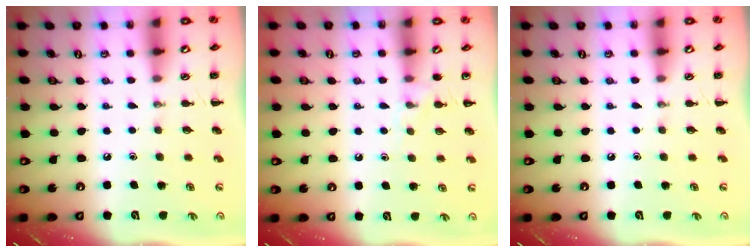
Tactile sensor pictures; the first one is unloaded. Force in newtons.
{"total": 6.3, "press": 5.9, "slide": 2.3}
{"total": 0.0}